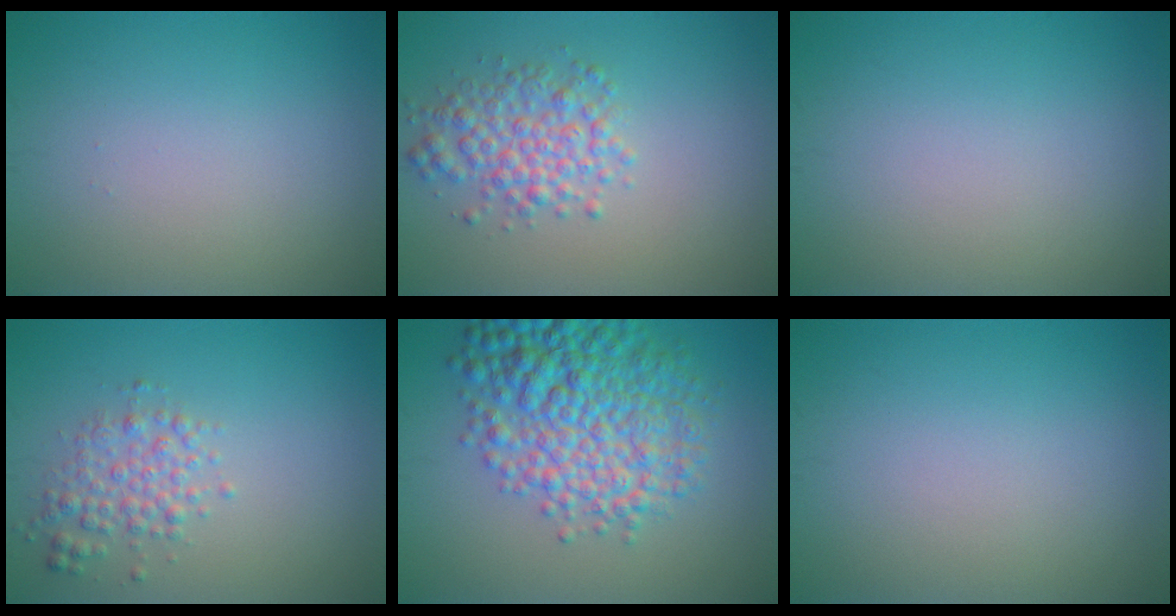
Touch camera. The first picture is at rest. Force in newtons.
{"total": 3.7, "press": 3.7, "slide": 0.1}
{"total": 0.0}
{"total": 2.5, "press": 2.5, "slide": 0.0}
{"total": 8.4, "press": 8.4, "slide": 0.2}
{"total": 0.0}